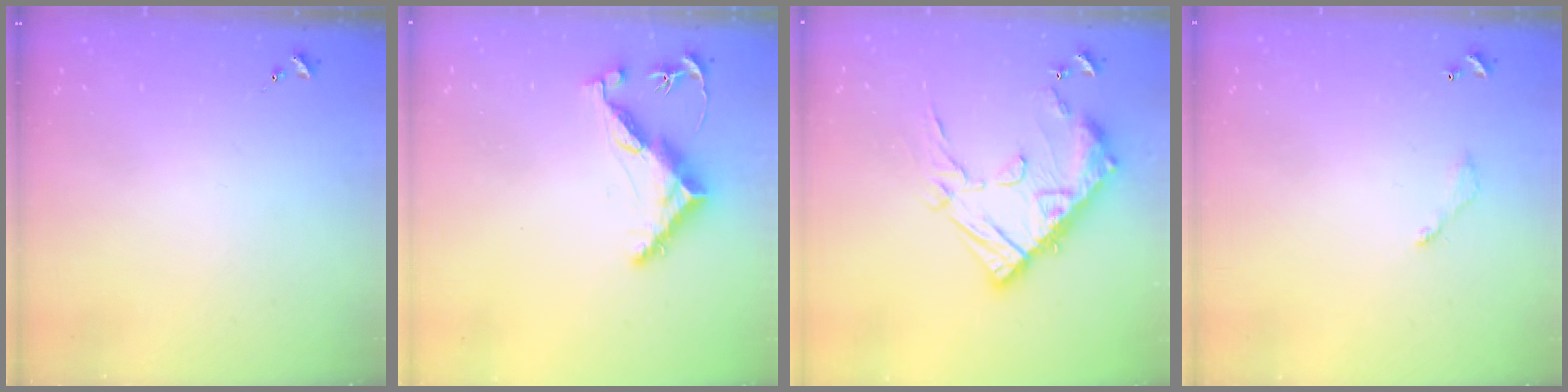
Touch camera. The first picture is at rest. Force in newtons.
{"total": 11.7, "press": 11.7, "slide": 1.0}
{"total": 20.3, "press": 20.3, "slide": 1.1}
{"total": 3.8, "press": 3.8, "slide": 0.2}